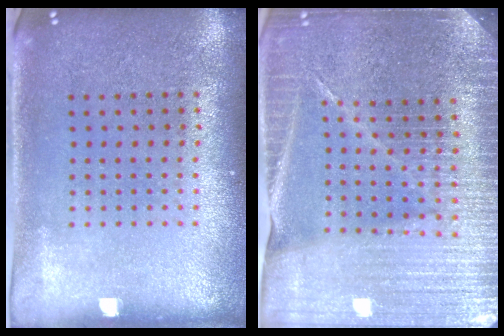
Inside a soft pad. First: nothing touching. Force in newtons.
{"total": 4.7, "press": 4.4, "slide": 1.8}